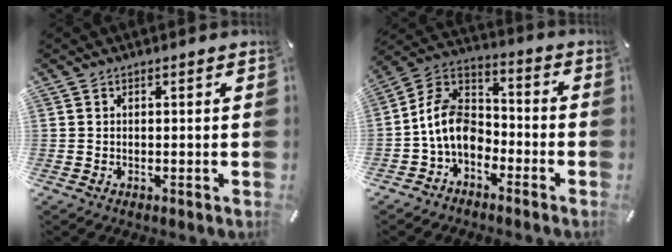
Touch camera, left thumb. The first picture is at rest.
{"total": 10.7, "force": [-4.6, 7.7, 6.0], "torque": [-0.144, 0.021, -0.093]}